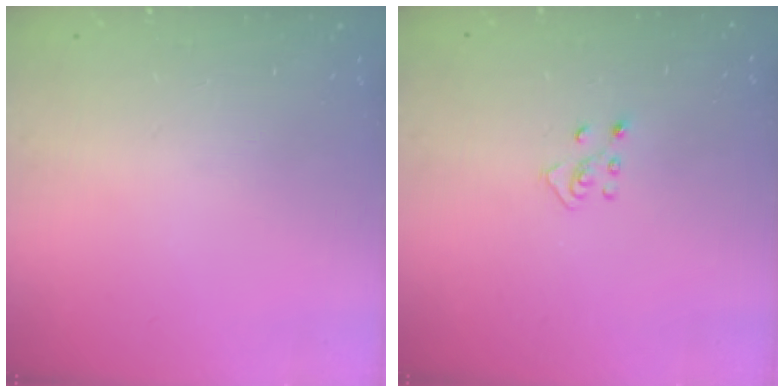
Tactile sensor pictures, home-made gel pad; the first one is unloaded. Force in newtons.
{"total": 4.6, "press": 4.6, "slide": 0.3}